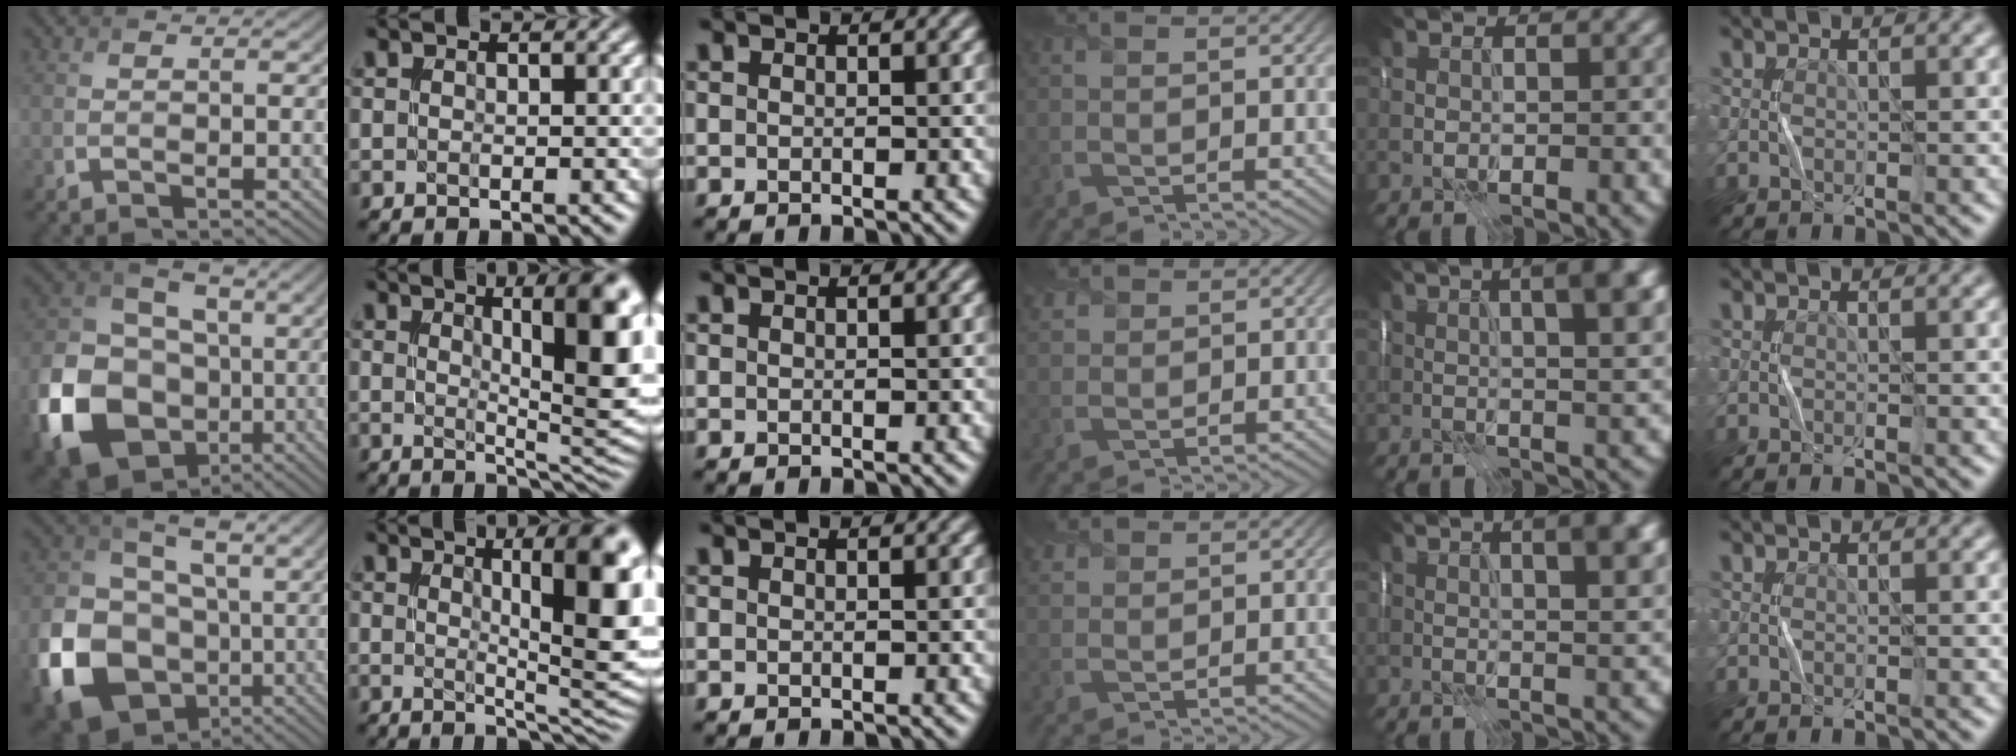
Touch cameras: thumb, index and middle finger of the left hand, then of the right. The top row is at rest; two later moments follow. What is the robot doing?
{"motion": "fold", "object": "scarf"}